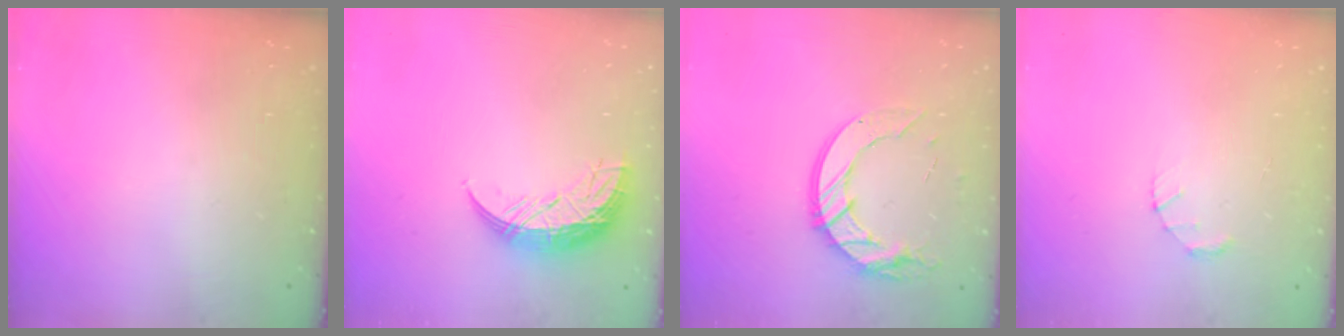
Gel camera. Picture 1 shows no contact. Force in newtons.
{"total": 10.5, "press": 10.5, "slide": 0.8}
{"total": 12.9, "press": 12.9, "slide": 0.8}
{"total": 1.5, "press": 1.5, "slide": 0.3}